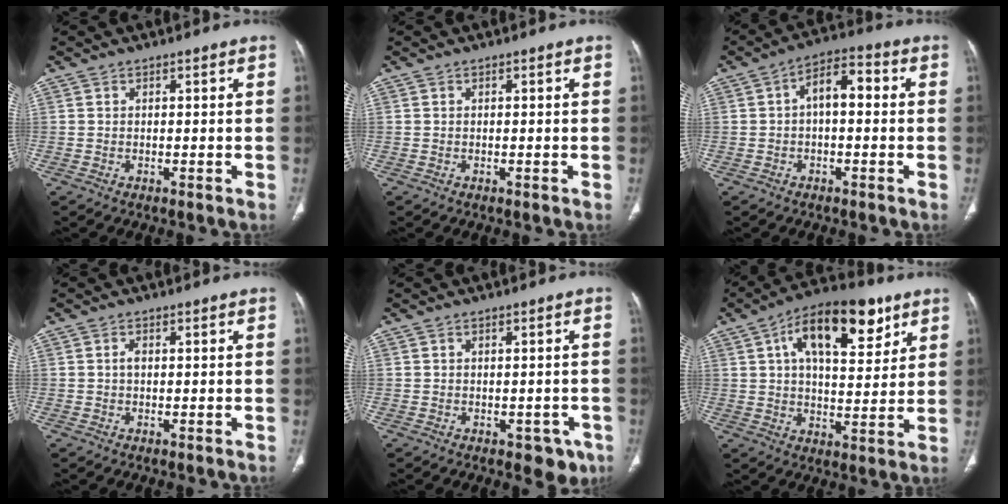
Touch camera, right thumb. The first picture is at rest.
{"total": 0.0}
{"total": 7.1, "force": [0.3, 3.8, 6.0], "torque": [-0.084, 0.030, -0.006]}
{"total": 1.0, "force": [-0.1, 0.6, 0.8], "torque": [-0.014, 0.002, -0.004]}
{"total": 4.5, "force": [-2.3, 2.8, 2.7], "torque": [-0.008, 0.009, -0.026]}
{"total": 18.3, "force": [8.3, 8.7, 13.8], "torque": [-0.180, -0.006, 0.129]}